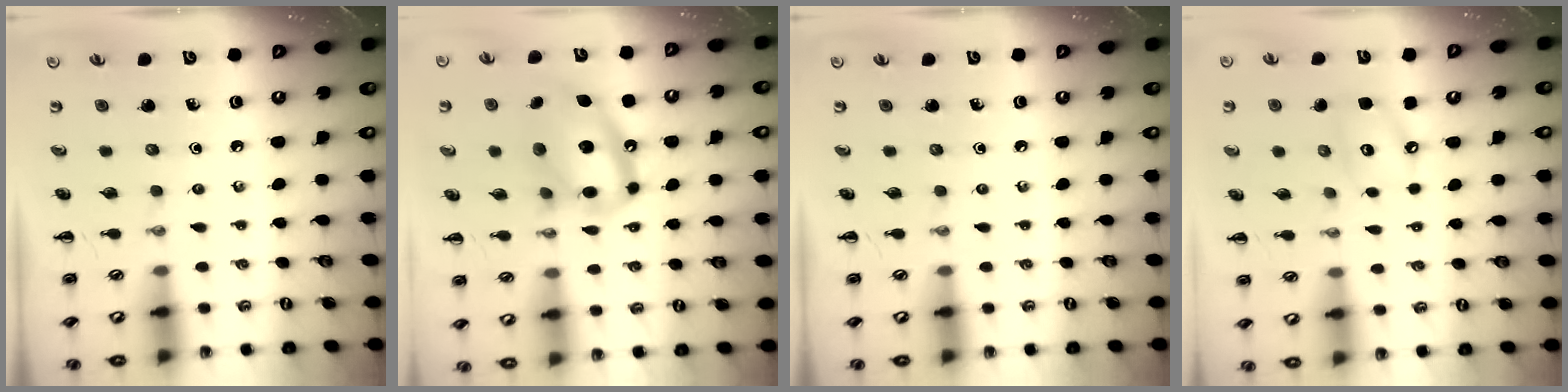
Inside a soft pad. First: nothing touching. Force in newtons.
{"total": 15.3, "press": 14.9, "slide": 3.3}
{"total": 0.0}
{"total": 7.6, "press": 7.5, "slide": 0.9}